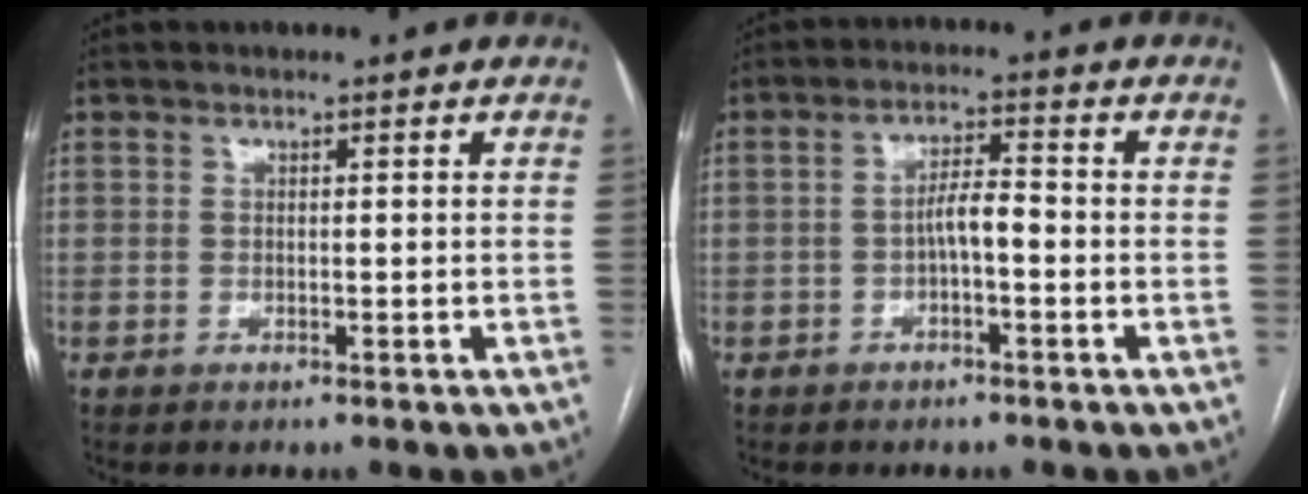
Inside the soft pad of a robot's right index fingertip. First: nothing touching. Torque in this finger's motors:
{"motor_torque": [0.73, -0.07, 0.34, 0.09]}